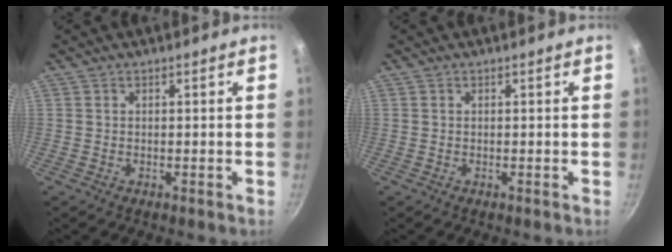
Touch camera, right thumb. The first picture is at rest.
{"total": 0.0}